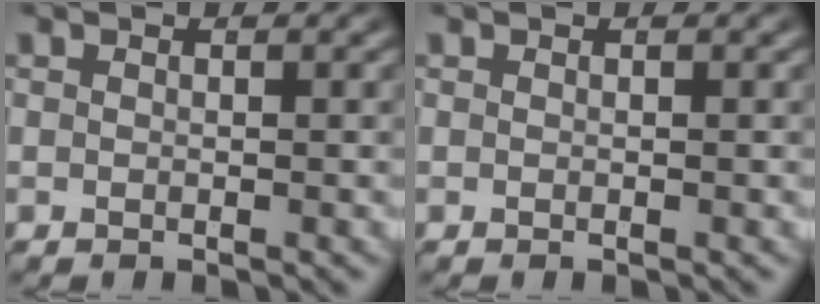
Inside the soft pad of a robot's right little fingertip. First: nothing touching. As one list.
[{"total": 0.0}]